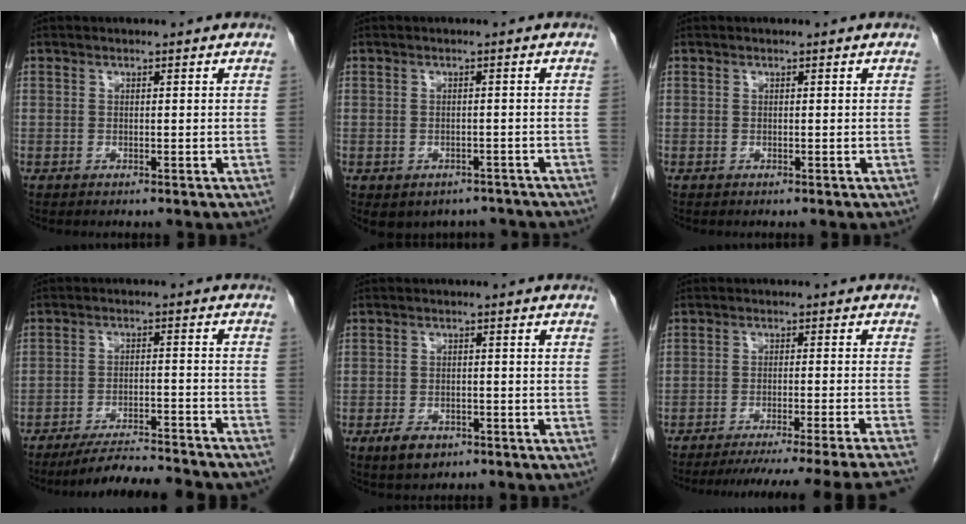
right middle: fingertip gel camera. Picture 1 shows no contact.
{"total": 6.1, "force": [-4.8, 3.6, 1.0], "torque": [-0.003, 0.011, -0.056]}
{"total": 0.0}
{"total": 15.5, "force": [-14.3, 0.8, 6.0], "torque": [-0.088, -0.013, -0.201]}
{"total": 3.8, "force": [-2.4, 2.1, 2.1], "torque": [-0.043, -0.002, -0.031]}
{"total": 20.8, "force": [-19.0, -2.9, 7.8], "torque": [-0.070, -0.048, -0.249]}